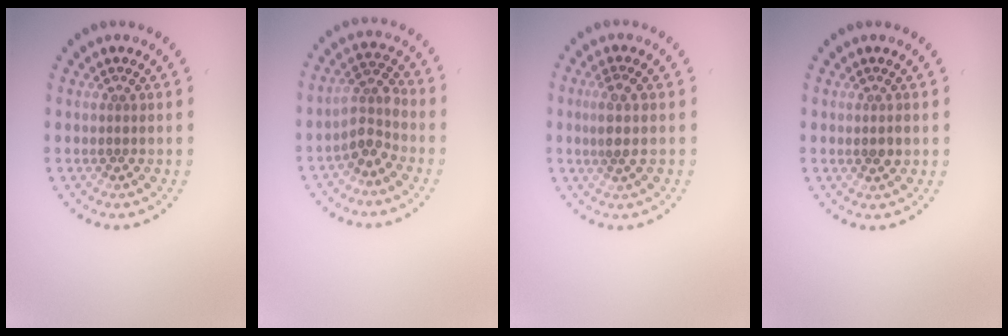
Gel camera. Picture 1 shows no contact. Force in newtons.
{"total": 2.8, "press": 2.2, "slide": 1.7}
{"total": 2.0, "press": 1.6, "slide": 1.2}
{"total": 1.2, "press": 1.2, "slide": 0.3}